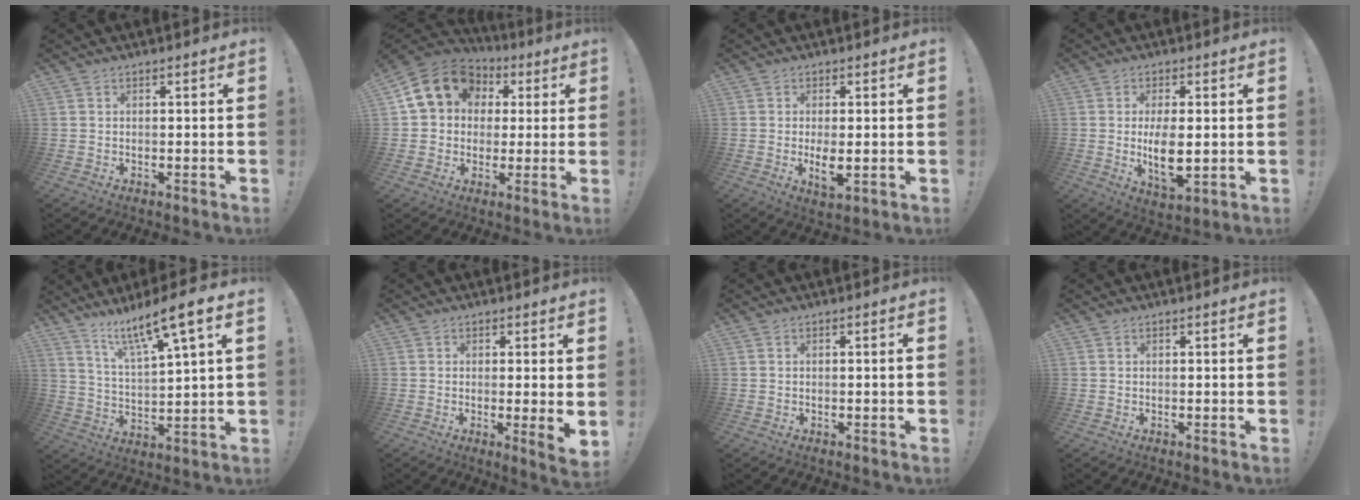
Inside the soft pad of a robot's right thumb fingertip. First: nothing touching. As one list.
[{"total": 15.2, "force": [5.2, 12.2, 7.5], "torque": [-0.104, -0.012, 0.105]}, {"total": 4.9, "force": [-0.3, 1.8, 4.6], "torque": [-0.075, -0.006, -0.002]}, {"total": 9.4, "force": [-0.2, 4.3, 8.3], "torque": [-0.144, -0.015, -0.003]}, {"total": 12.6, "force": [9.1, 1.1, 8.6], "torque": [-0.147, -0.057, 0.143]}, {"total": 4.6, "force": [0.1, 0.2, 4.5], "torque": [-0.060, -0.011, 0.007]}, {"total": 1.1, "force": [0.0, -0.1, 1.1], "torque": [-0.021, 0.002, -0.001]}, {"total": 0.0}]